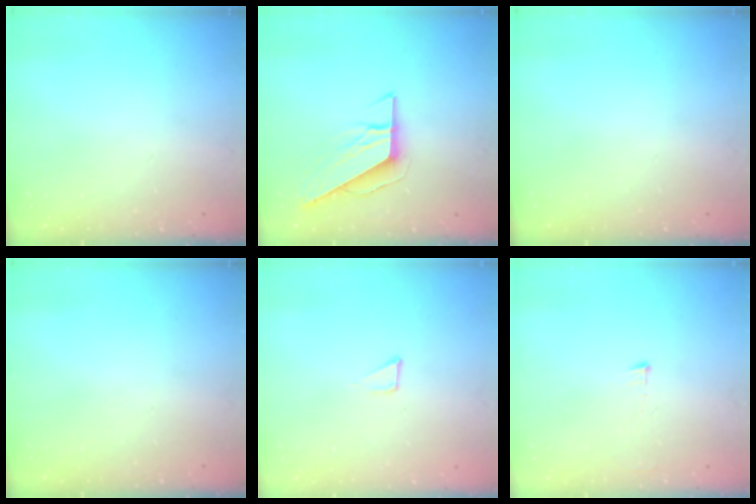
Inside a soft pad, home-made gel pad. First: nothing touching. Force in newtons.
{"total": 8.3, "press": 8.3, "slide": 0.7}
{"total": 0.0}
{"total": 0.0}
{"total": 1.6, "press": 1.6, "slide": 0.1}
{"total": 6.1, "press": 6.1, "slide": 0.4}